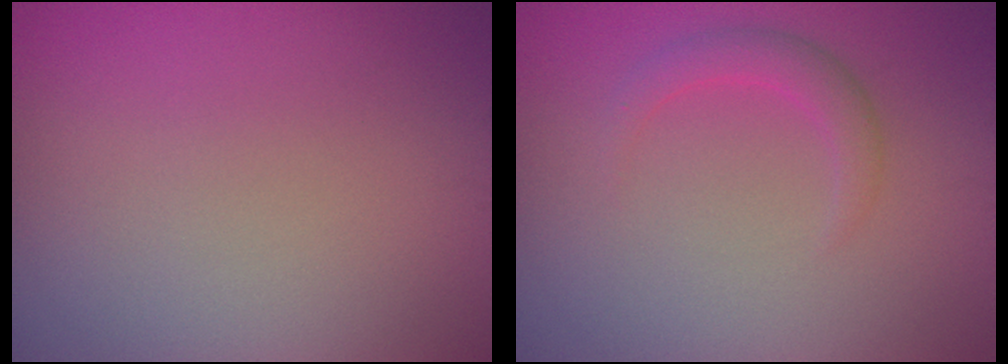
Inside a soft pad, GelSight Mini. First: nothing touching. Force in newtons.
{"total": 2.0, "press": 2.0, "slide": 0.1}